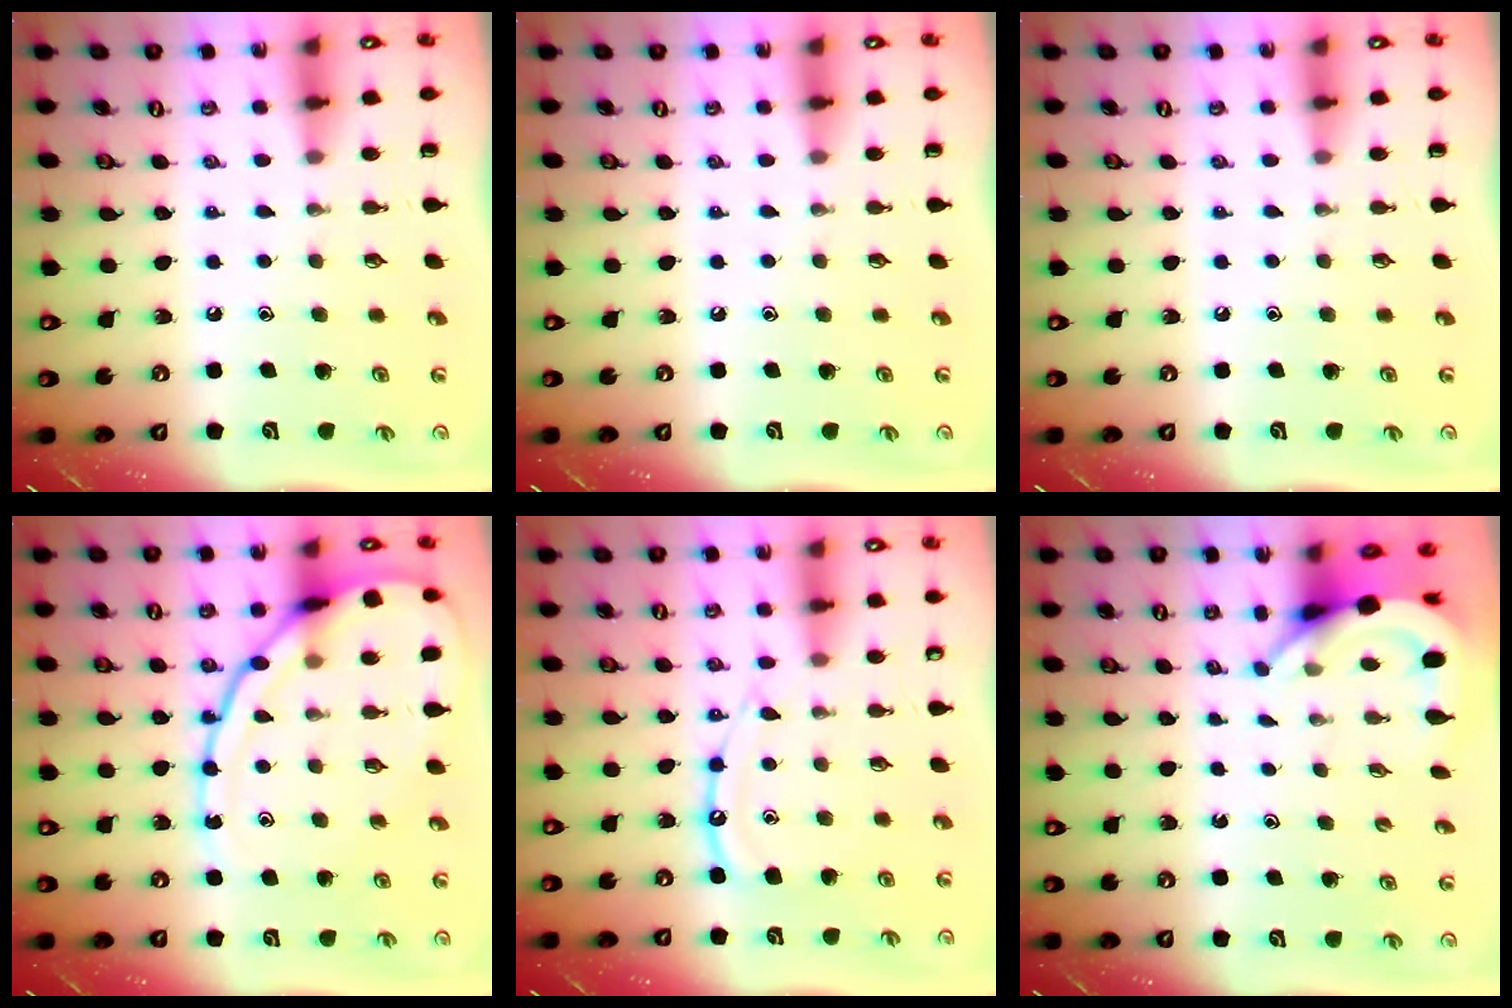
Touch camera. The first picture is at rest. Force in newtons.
{"total": 0.0}
{"total": 0.0}
{"total": 17.1, "press": 17.1, "slide": 1.4}
{"total": 12.0, "press": 11.9, "slide": 1.1}
{"total": 4.4, "press": 4.4, "slide": 0.5}